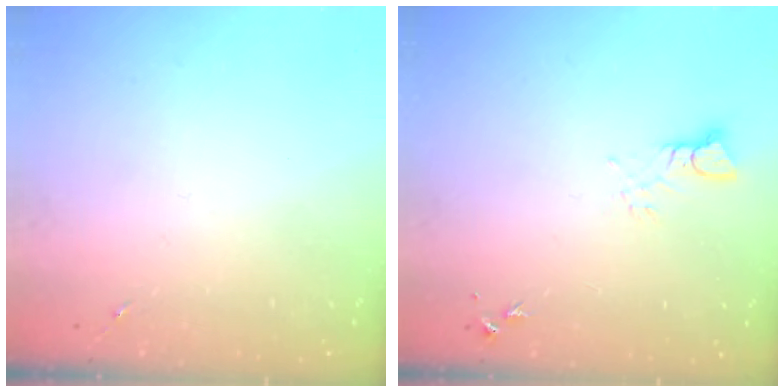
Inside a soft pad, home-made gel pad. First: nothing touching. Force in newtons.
{"total": 3.1, "press": 3.1, "slide": 0.4}